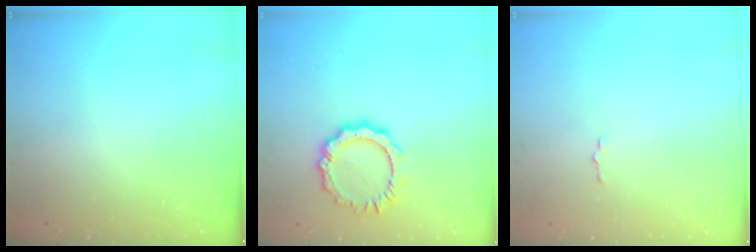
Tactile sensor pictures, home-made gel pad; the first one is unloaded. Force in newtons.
{"total": 9.4, "press": 9.3, "slide": 0.9}
{"total": 1.5, "press": 1.5, "slide": 0.2}